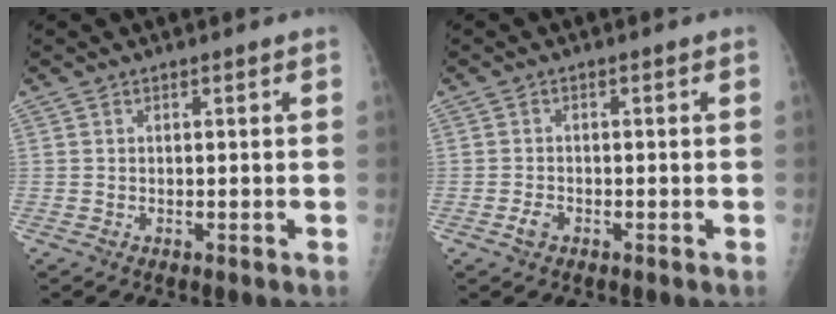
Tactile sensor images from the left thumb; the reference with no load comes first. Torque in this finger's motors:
{"motor_torque": [-0.34, 0.25, -0.01, -0.08, 0.00]}